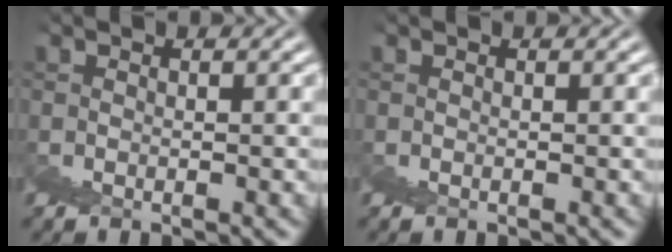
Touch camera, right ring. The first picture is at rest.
{"total": 0.0}